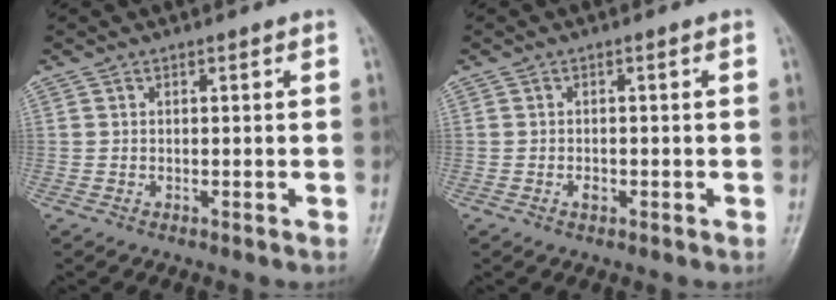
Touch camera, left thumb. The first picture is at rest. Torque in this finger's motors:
{"motor_torque": [-0.08, -0.02, 0.11, -0.05, 0.00]}